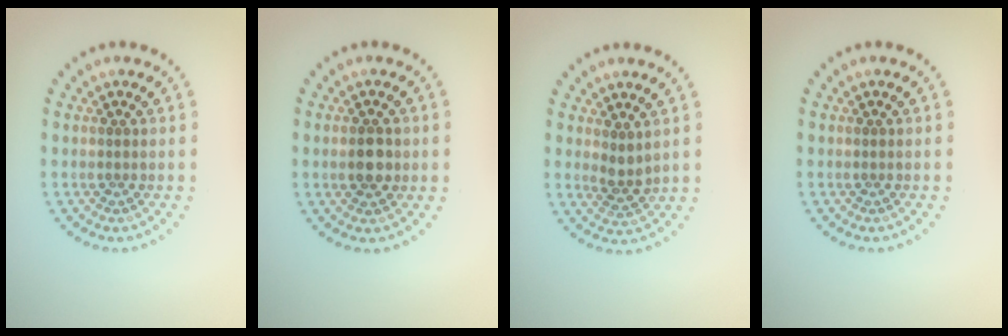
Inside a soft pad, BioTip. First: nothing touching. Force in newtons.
{"total": 2.9, "press": 2.9, "slide": 0.1}
{"total": 1.8, "press": 1.5, "slide": 1.0}
{"total": 0.0}